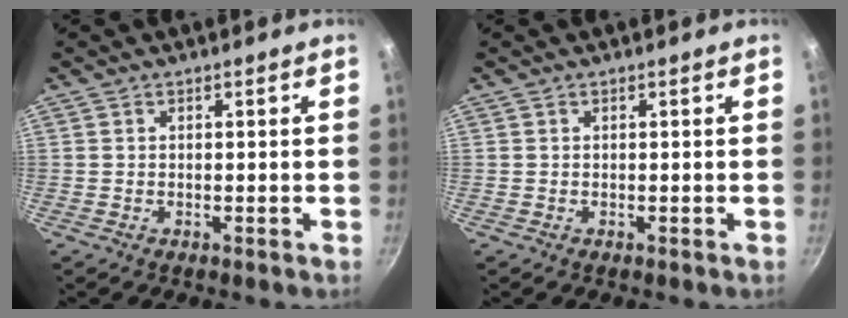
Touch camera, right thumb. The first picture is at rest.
{"total": 0.0}